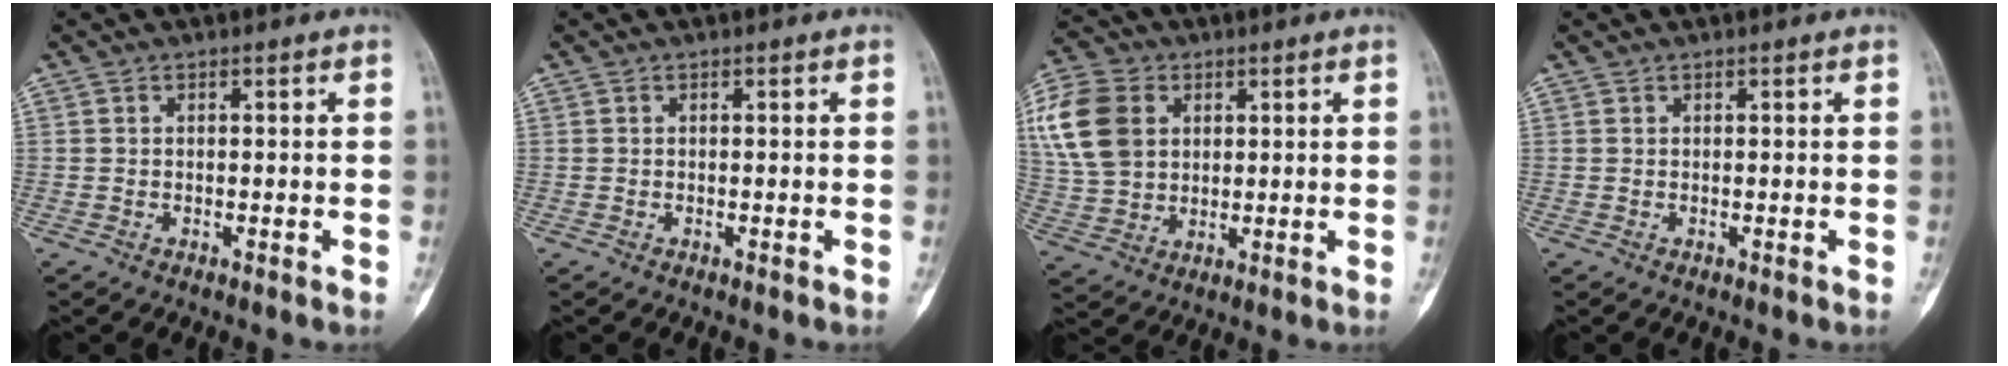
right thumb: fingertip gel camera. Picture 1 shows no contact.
{"total": 0.0}
{"total": 13.9, "force": [3.8, 10.4, 8.4], "torque": [-0.163, 0.004, 0.071]}
{"total": 0.0}